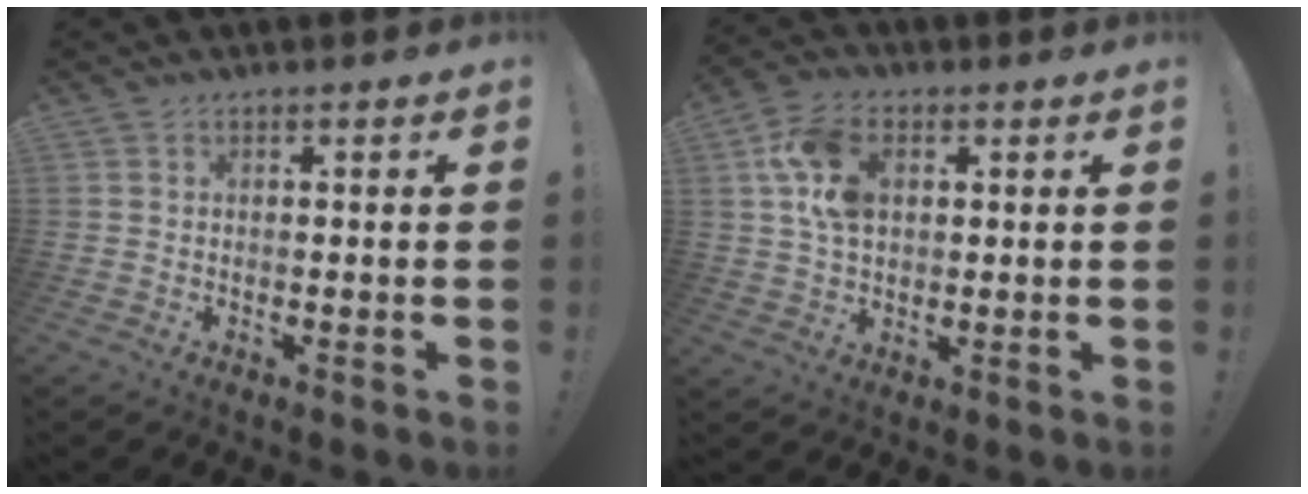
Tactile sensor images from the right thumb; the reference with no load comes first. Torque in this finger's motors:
{"motor_torque": [1.00, 1.46, 0.73, 0.28, 0.15]}